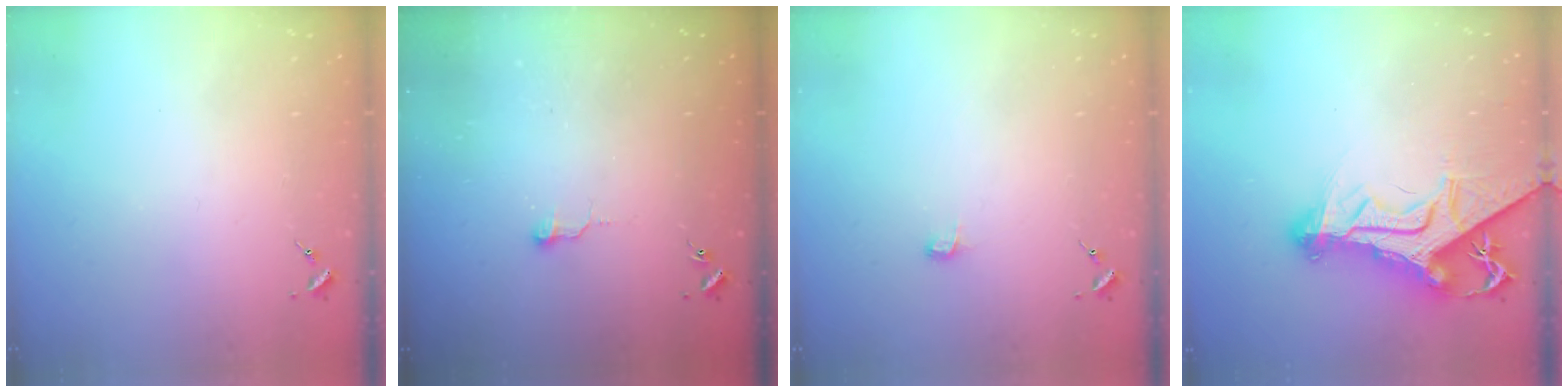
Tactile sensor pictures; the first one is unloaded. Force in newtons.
{"total": 6.6, "press": 6.6, "slide": 0.4}
{"total": 3.5, "press": 3.5, "slide": 0.4}
{"total": 16.3, "press": 16.2, "slide": 1.5}